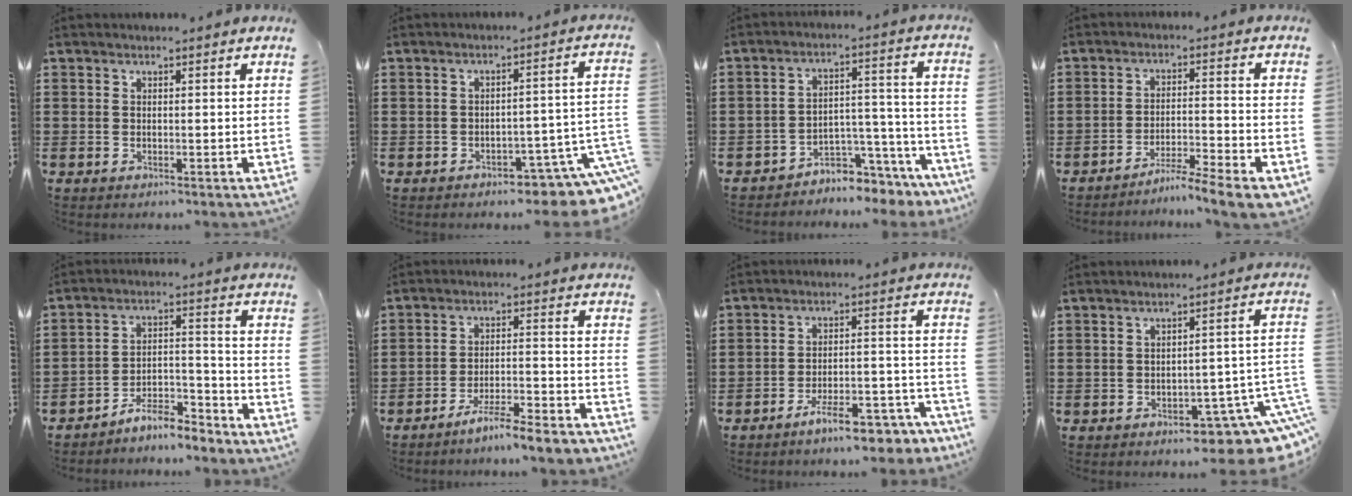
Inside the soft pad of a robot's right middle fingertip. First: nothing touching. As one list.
[{"total": 5.0, "force": [-4.3, 1.0, 2.4], "torque": [-0.030, -0.010, -0.082]}, {"total": 4.4, "force": [-4.2, 1.2, 0.7], "torque": [-0.020, 0.006, -0.084]}, {"total": 5.2, "force": [-4.8, -0.7, 1.9], "torque": [-0.033, -0.014, -0.093]}, {"total": 6.6, "force": [-6.4, 0.7, 1.5], "torque": [-0.030, 0.011, -0.125]}, {"total": 5.8, "force": [-5.4, -0.5, 2.1], "torque": [-0.041, -0.010, -0.103]}, {"total": 8.3, "force": [-7.2, 0.9, 4.1], "torque": [-0.062, 0.011, -0.131]}, {"total": 5.8, "force": [-4.3, 1.7, 3.5], "torque": [-0.040, -0.013, -0.080]}]